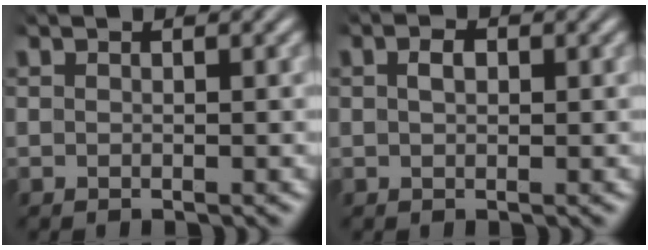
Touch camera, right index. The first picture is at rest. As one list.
[{"total": 1.1, "force": [0.1, 0.5, 1.0], "torque": [-0.013, -0.002, 0.004]}]